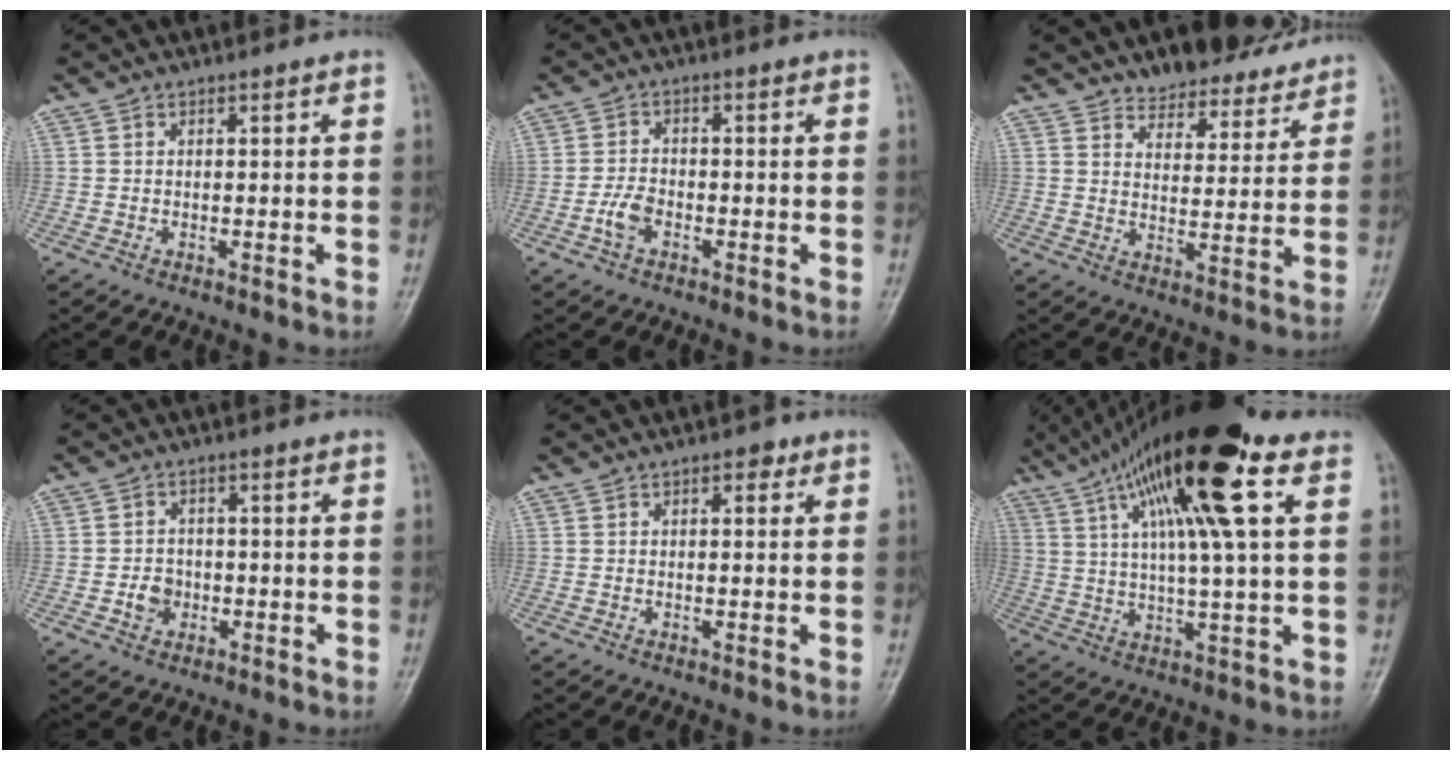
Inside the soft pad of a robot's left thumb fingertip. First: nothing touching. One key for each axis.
{"total": 3.5, "fx": -1.5, "fy": 2.1, "fz": 2.4, "tx": -0.049, "ty": 0.011, "tz": -0.033}
{"total": 11.5, "fx": 10.2, "fy": 4.3, "fz": 3.1, "tx": -0.003, "ty": -0.066, "tz": 0.140}
{"total": 3.4, "fx": -1.0, "fy": 2.9, "fz": 1.5, "tx": -0.010, "ty": 0.008, "tz": -0.018}
{"total": 2.1, "fx": 1.1, "fy": 1.1, "fz": 1.4, "tx": -0.010, "ty": 0.000, "tz": 0.011}
{"total": 22.6, "fx": 9.7, "fy": 4.9, "fz": 19.8, "tx": -0.352, "ty": 0.013, "tz": 0.160}